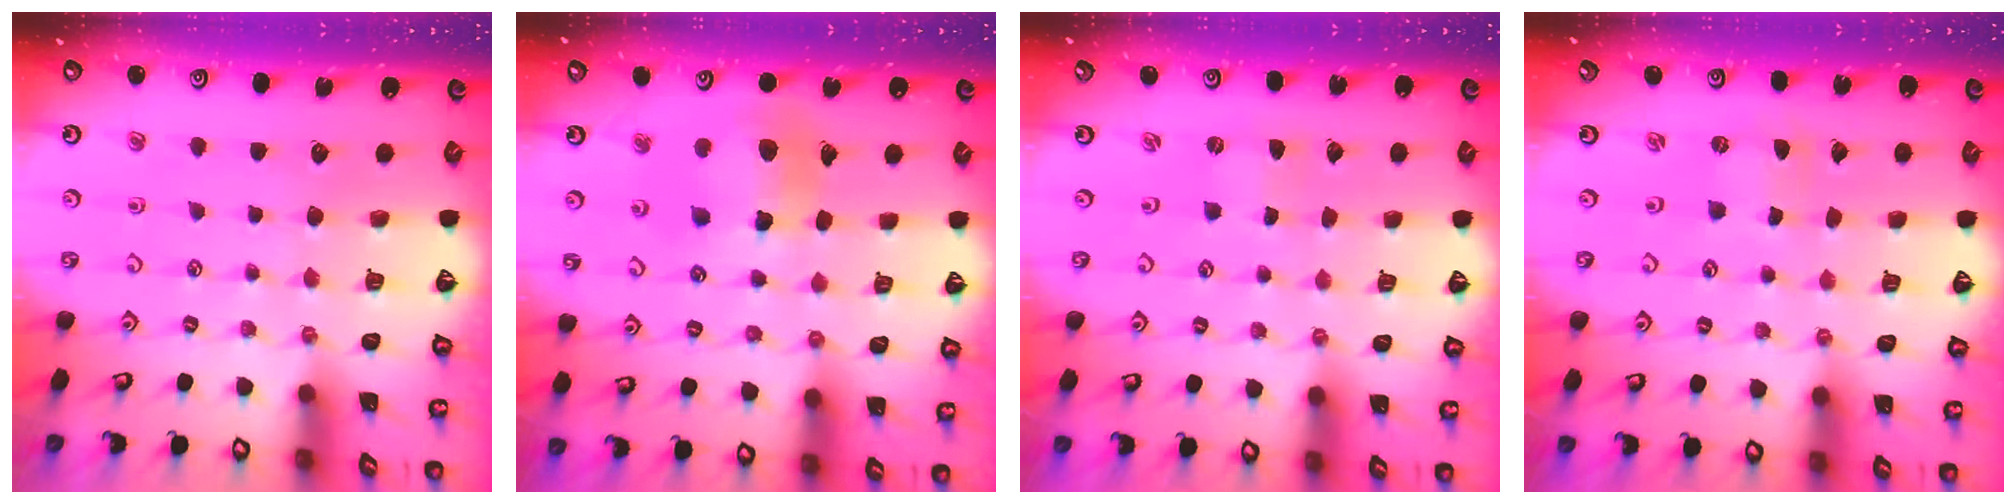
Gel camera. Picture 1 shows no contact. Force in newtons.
{"total": 12.1, "press": 12.0, "slide": 1.5}
{"total": 0.0}
{"total": 0.0}